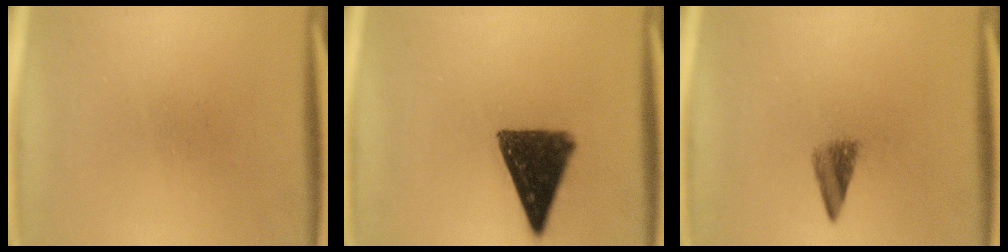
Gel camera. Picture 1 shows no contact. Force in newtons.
{"total": 12.4}
{"total": 2.9}